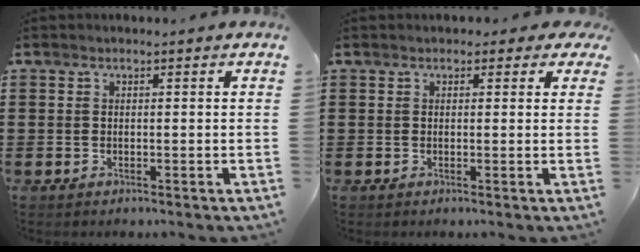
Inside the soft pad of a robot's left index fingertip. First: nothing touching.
{"total": 1.2, "force": [0.8, 0.9, 0.4], "torque": [-0.003, 0.005, 0.011]}